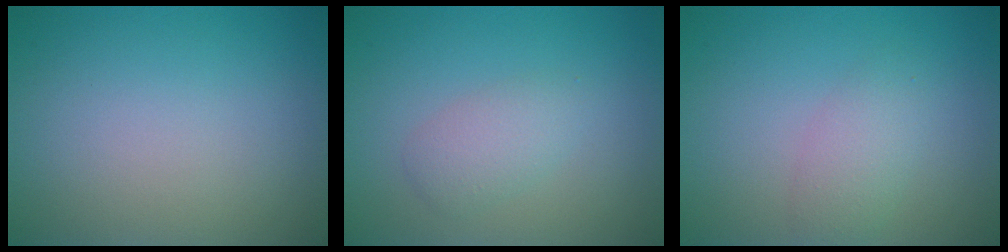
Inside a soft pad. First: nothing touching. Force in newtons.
{"total": 2.0, "press": 2.0, "slide": 0.0}
{"total": 2.3, "press": 2.3, "slide": 0.1}